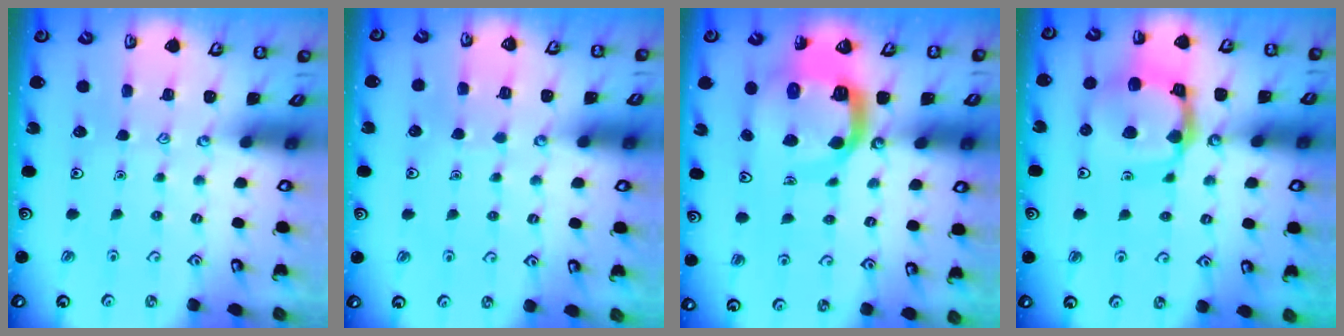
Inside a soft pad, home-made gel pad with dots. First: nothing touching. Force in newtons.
{"total": 3.4, "press": 3.4, "slide": 0.3}
{"total": 10.8, "press": 10.8, "slide": 1.4}
{"total": 14.9, "press": 14.8, "slide": 1.6}